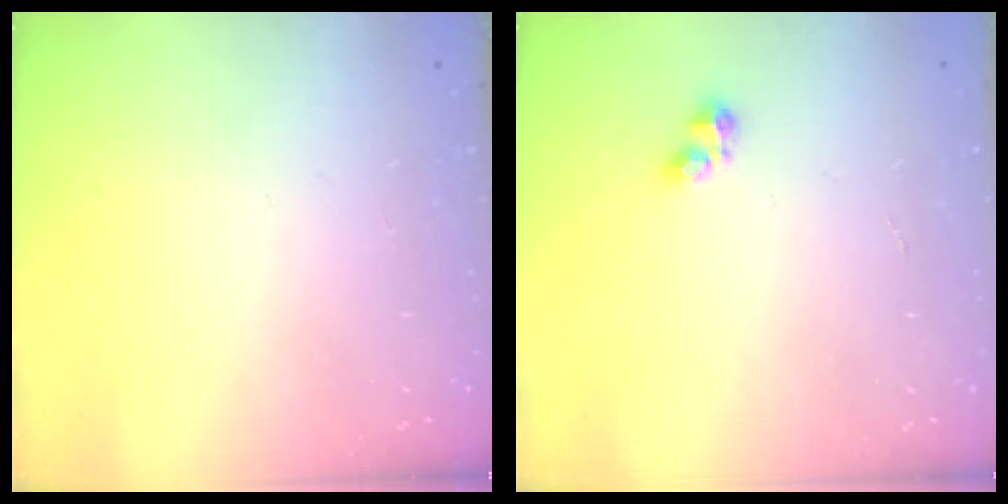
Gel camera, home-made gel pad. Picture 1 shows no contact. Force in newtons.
{"total": 2.6, "press": 2.5, "slide": 0.5}